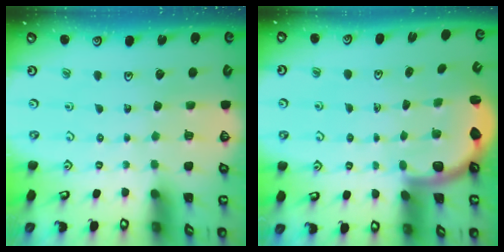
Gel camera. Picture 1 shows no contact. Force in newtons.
{"total": 2.6, "press": 2.5, "slide": 0.7}